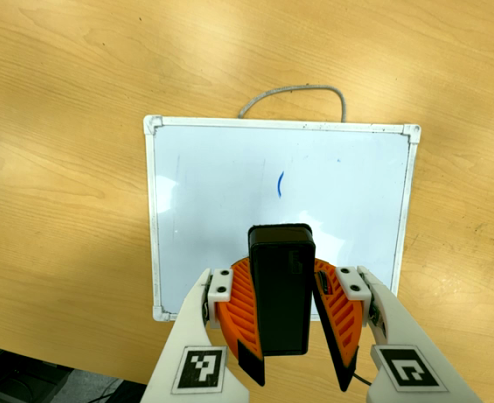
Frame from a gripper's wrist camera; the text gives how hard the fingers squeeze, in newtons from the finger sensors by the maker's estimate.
{"total": 9.8, "left": 9.9, "right": 9.8}